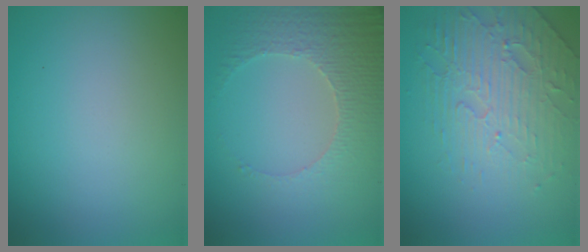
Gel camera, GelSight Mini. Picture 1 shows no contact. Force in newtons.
{"total": 4.7, "press": 3.6, "slide": 3.0}
{"total": 4.2, "press": 3.8, "slide": 1.7}